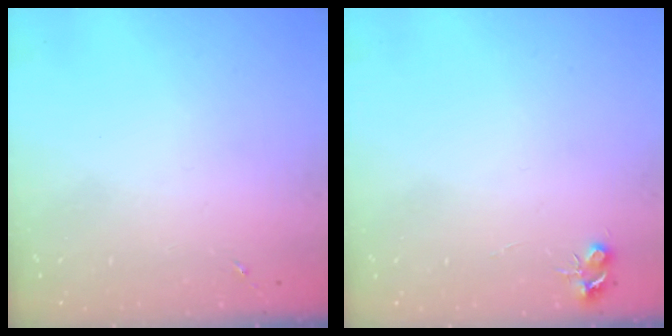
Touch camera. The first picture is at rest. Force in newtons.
{"total": 5.3, "press": 5.3, "slide": 0.7}